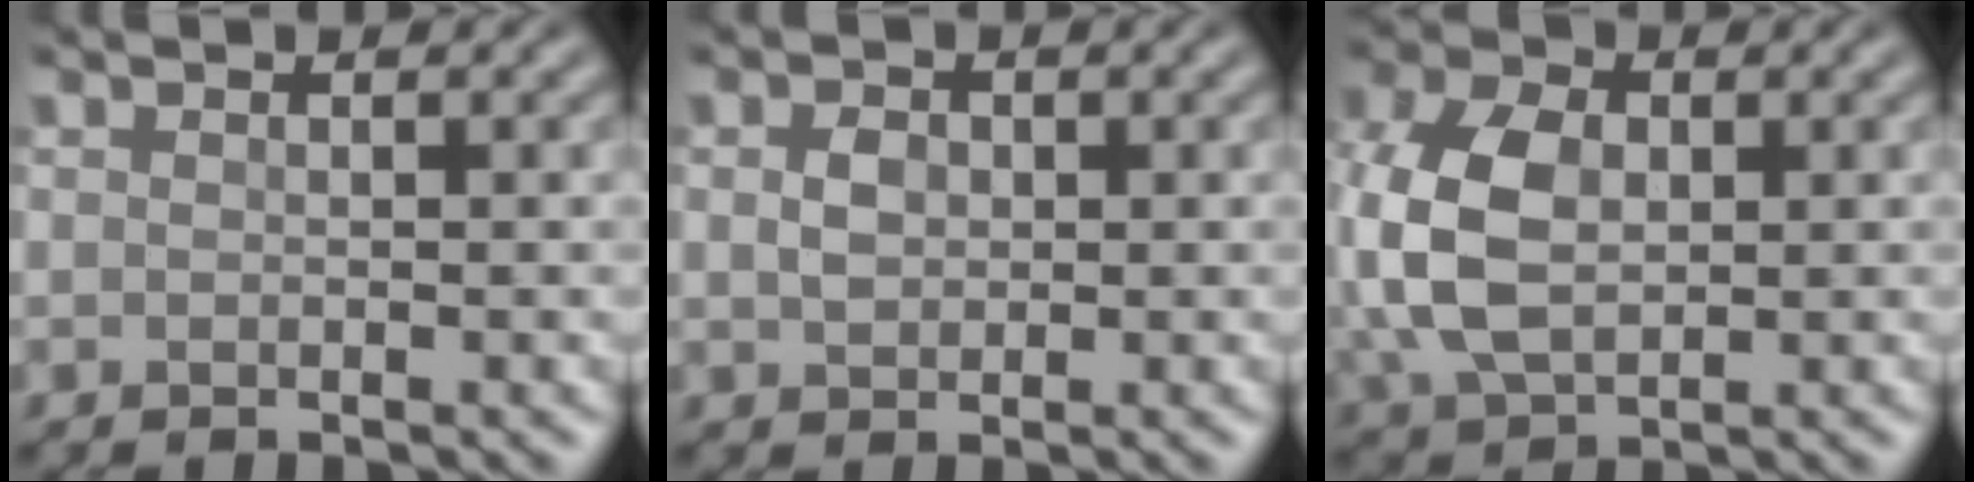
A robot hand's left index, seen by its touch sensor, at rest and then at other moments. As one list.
[{"total": 1.9, "force": [0.3, 1.5, 1.2], "torque": [-0.025, 0.002, 0.003]}, {"total": 8.4, "force": [0.4, 5.7, 6.1], "torque": [-0.161, 0.003, 0.006]}]